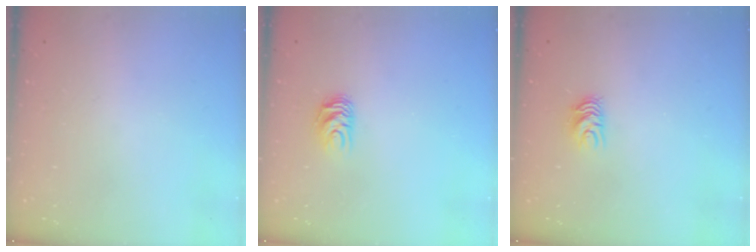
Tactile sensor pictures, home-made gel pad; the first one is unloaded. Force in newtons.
{"total": 6.5, "press": 6.4, "slide": 0.6}
{"total": 6.2, "press": 6.2, "slide": 0.4}